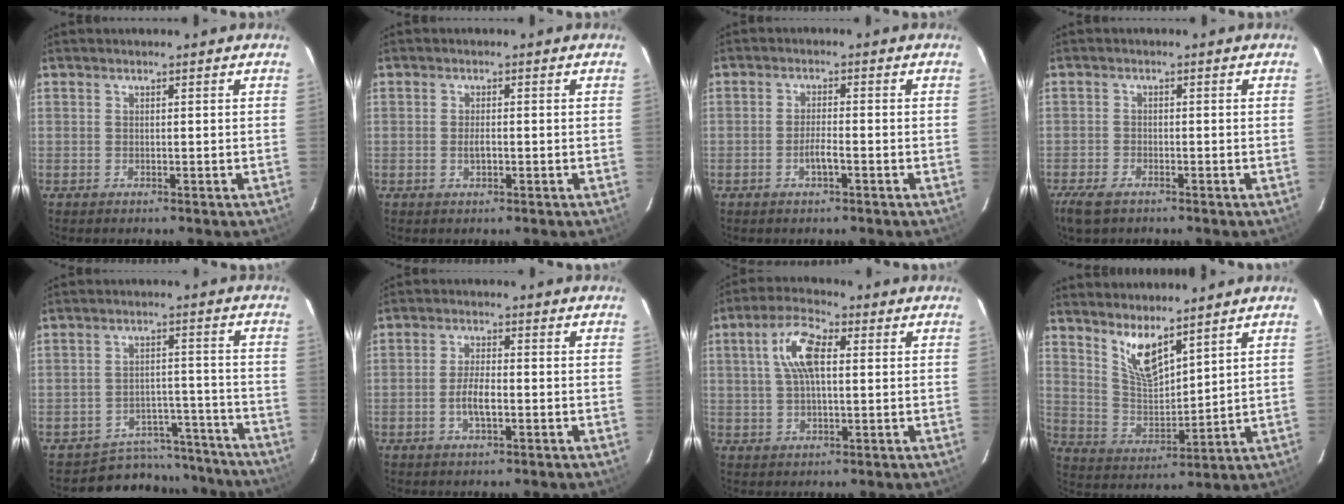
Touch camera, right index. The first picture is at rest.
{"total": 1.6, "force": [-0.4, 0.7, 1.4], "torque": [-0.027, -0.002, -0.008]}
{"total": 2.7, "force": [-1.4, 0.5, 2.3], "torque": [-0.047, -0.001, -0.026]}
{"total": 4.6, "force": [-3.3, 2.0, 2.6], "torque": [-0.071, -0.012, -0.066]}
{"total": 13.3, "force": [-12.1, 5.3, 0.8], "torque": [-0.018, 0.051, -0.157]}
{"total": 4.2, "force": [-1.4, 1.3, 3.8], "torque": [-0.077, -0.001, -0.025]}
{"total": 8.4, "force": [1.8, 3.5, 7.4], "torque": [-0.146, 0.020, 0.033]}
{"total": 8.4, "force": [6.1, 2.5, 5.2], "torque": [-0.098, -0.008, 0.128]}